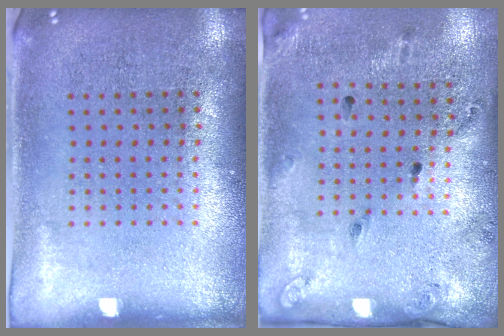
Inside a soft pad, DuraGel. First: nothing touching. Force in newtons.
{"total": 1.9, "press": 1.1, "slide": 1.5}